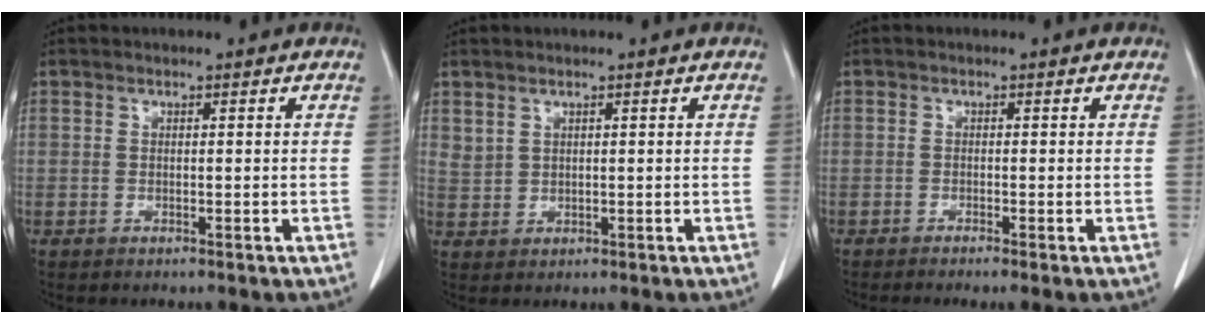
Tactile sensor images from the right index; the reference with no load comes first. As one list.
[{"total": 1.8, "force": [1.5, 1.0, 0.4], "torque": [-0.003, -0.001, 0.034]}, {"total": 1.7, "force": [-1.2, -0.2, 1.1], "torque": [-0.018, -0.001, -0.020]}]